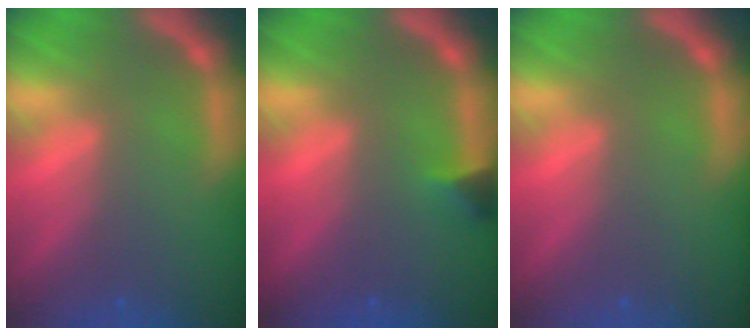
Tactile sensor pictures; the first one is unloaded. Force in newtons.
{"total": 1.4}
{"total": 0.0}